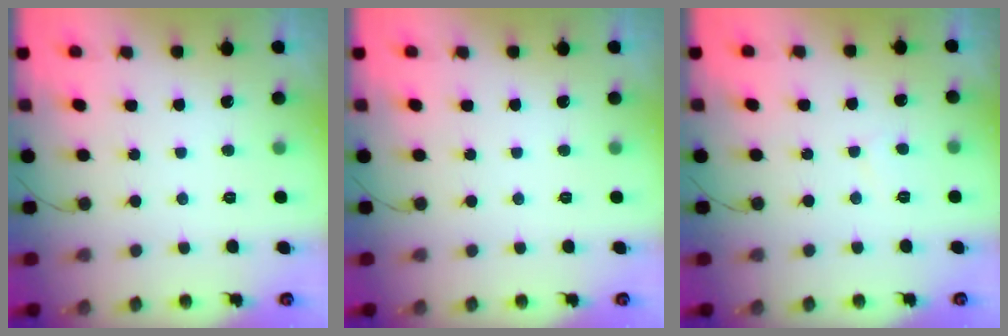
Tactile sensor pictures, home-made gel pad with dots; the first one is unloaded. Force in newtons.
{"total": 0.0}
{"total": 2.5, "press": 2.5, "slide": 0.3}